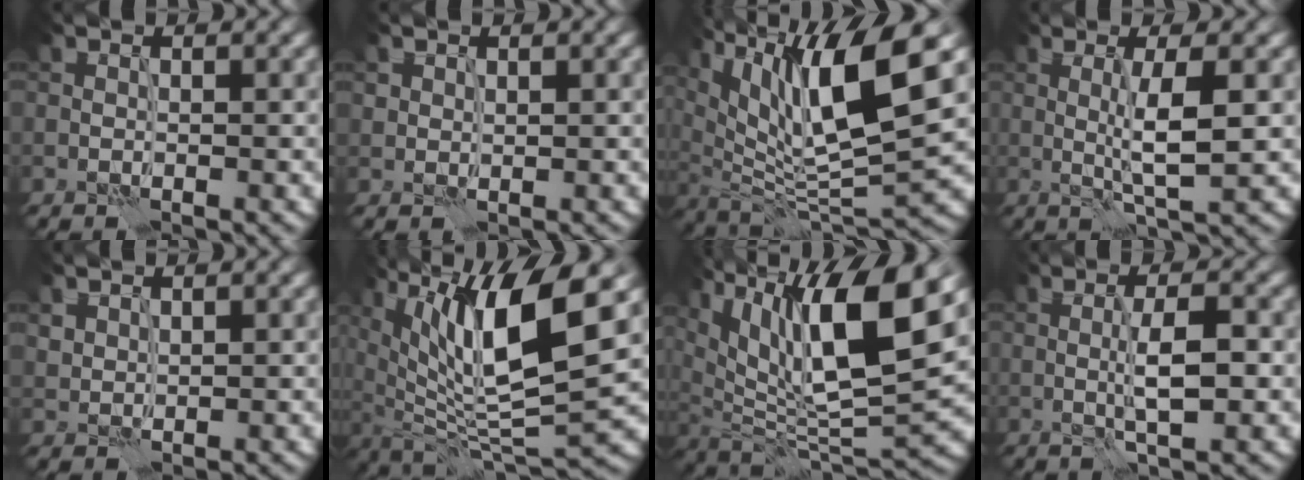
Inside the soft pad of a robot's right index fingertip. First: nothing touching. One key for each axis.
{"total": 0.9, "fx": 0.7, "fy": 0.5, "fz": 0.2, "tx": -0.002, "ty": -0.001, "tz": 0.015}
{"total": 12.6, "fx": 5.2, "fy": 3.3, "fz": 11.1, "tx": -0.192, "ty": 0.005, "tz": 0.097}
{"total": 4.0, "fx": 0.1, "fy": 0.2, "fz": 4.0, "tx": -0.071, "ty": 0.001, "tz": 0.003}
{"total": 1.4, "fx": 1.1, "fy": 0.7, "fz": 0.3, "tx": -0.010, "ty": -0.002, "tz": 0.025}
{"total": 11.8, "fx": 4.1, "fy": 3.2, "fz": 10.6, "tx": -0.186, "ty": 0.000, "tz": 0.081}
{"total": 13.7, "fx": 5.7, "fy": 4.3, "fz": 11.7, "tx": -0.195, "ty": 0.005, "tz": 0.101}
{"total": 3.5, "fx": -0.3, "fy": 0.4, "fz": 3.4, "tx": -0.061, "ty": 0.004, "tz": -0.004}